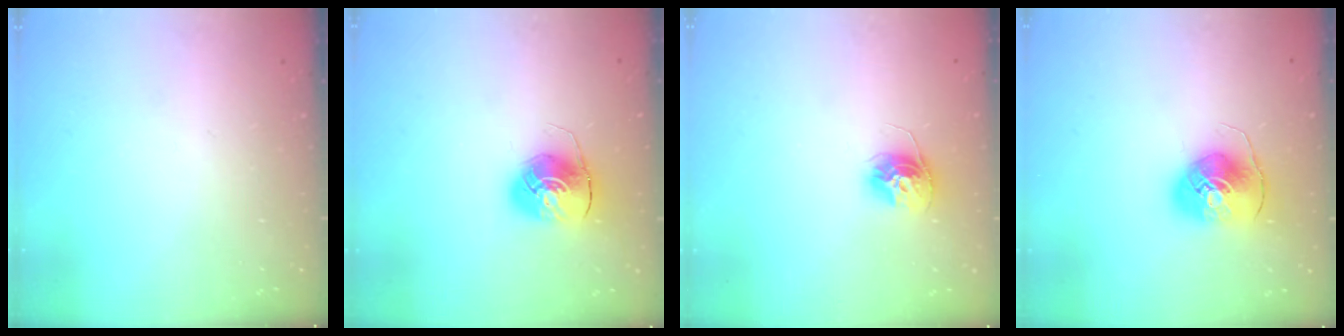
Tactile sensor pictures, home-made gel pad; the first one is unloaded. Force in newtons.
{"total": 8.6, "press": 8.6, "slide": 0.6}
{"total": 11.4, "press": 11.4, "slide": 1.0}
{"total": 9.0, "press": 8.8, "slide": 1.5}